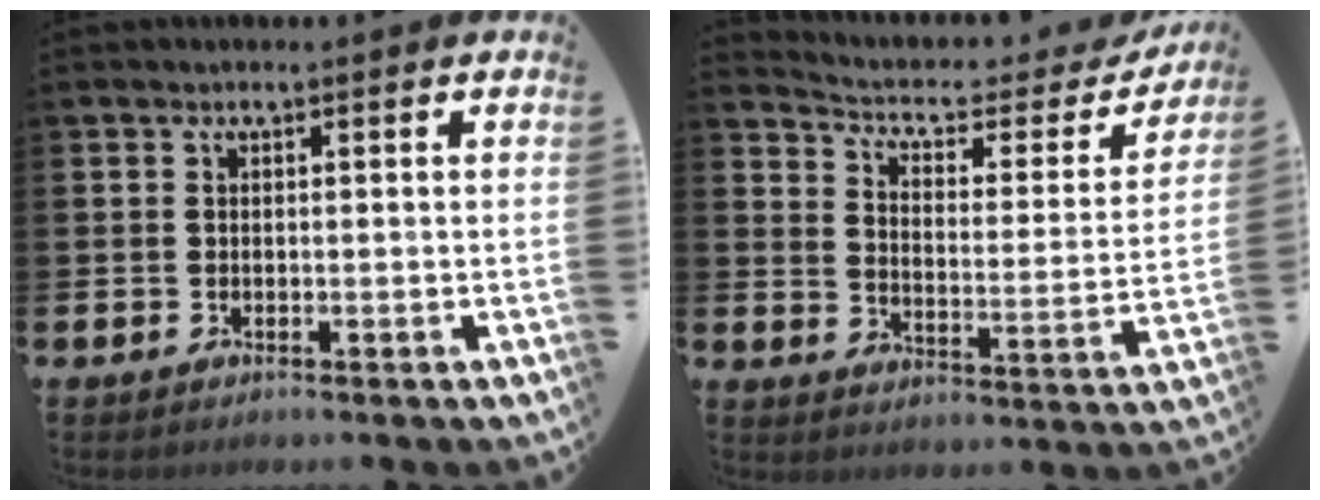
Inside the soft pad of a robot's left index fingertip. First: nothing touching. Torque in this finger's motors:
{"motor_torque": [0.95, -1.19, 0.21, 0.00]}